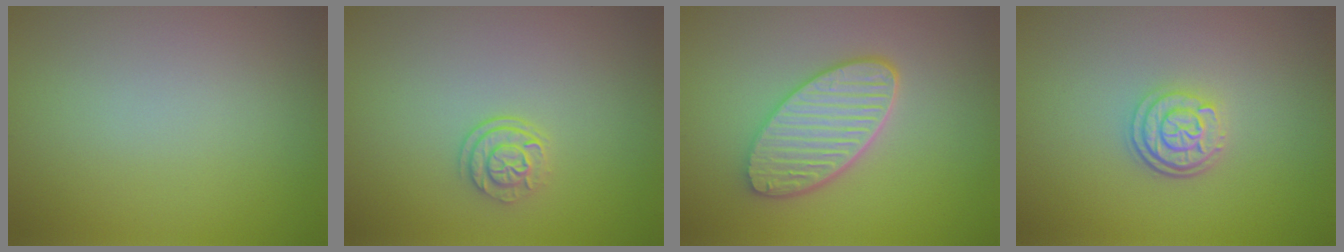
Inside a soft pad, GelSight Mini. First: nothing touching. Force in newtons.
{"total": 2.2, "press": 1.7, "slide": 1.4}
{"total": 5.3, "press": 4.4, "slide": 3.0}
{"total": 3.0, "press": 2.4, "slide": 1.8}